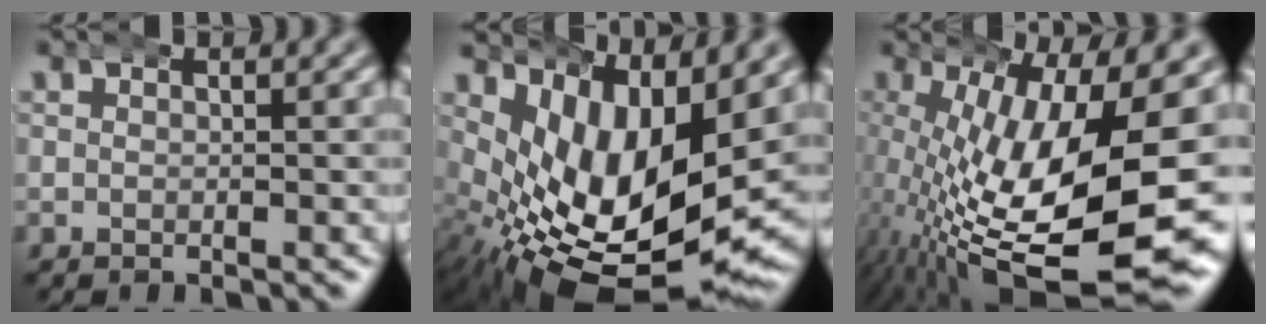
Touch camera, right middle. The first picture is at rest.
{"total": 15.3, "force": [-2.8, 8.2, 12.6], "torque": [-0.222, -0.064, -0.009]}
{"total": 17.7, "force": [-2.5, 7.9, 15.6], "torque": [-0.263, -0.054, 0.010]}